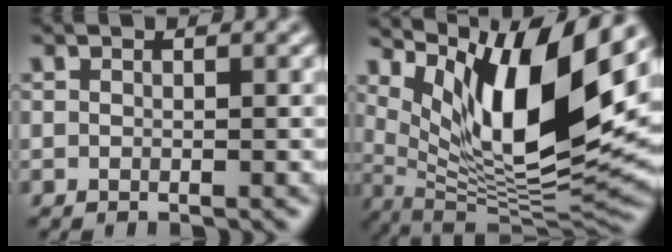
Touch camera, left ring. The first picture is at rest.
{"total": 13.3, "force": [5.6, 3.9, 11.4], "torque": [-0.193, -0.008, 0.111]}